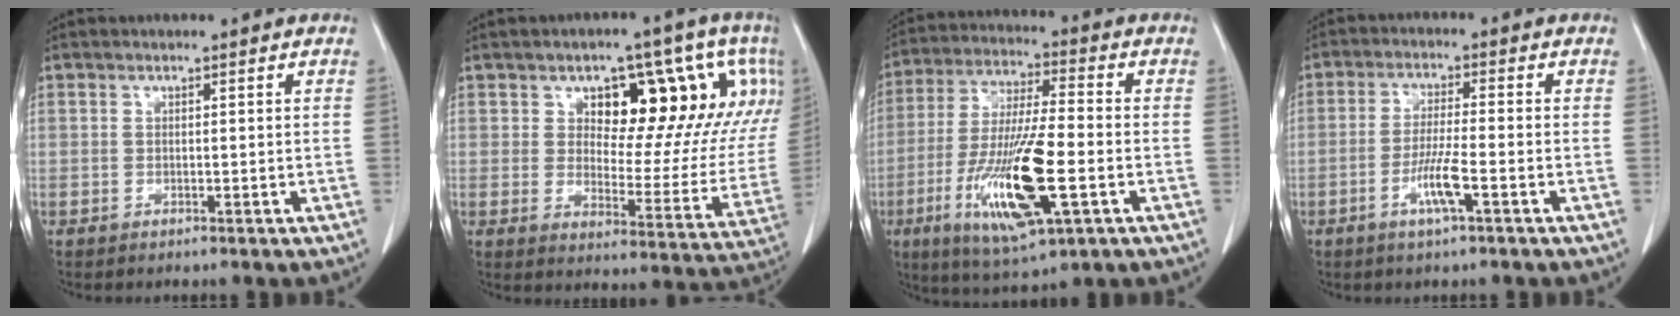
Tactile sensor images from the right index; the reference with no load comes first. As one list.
[{"total": 20.2, "force": [8.7, 9.5, 15.6], "torque": [-0.192, 0.024, 0.127]}, {"total": 16.9, "force": [-5.3, 2.8, 15.9], "torque": [-0.318, -0.023, -0.090]}, {"total": 5.7, "force": [-2.3, 0.1, 5.1], "torque": [-0.100, -0.007, -0.046]}]